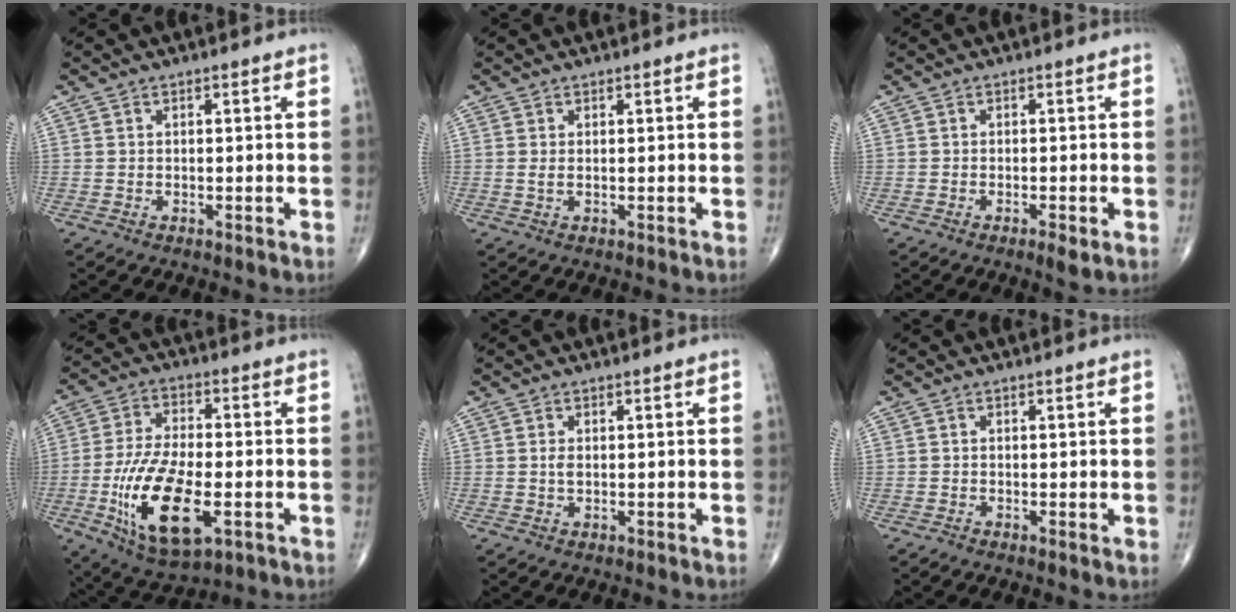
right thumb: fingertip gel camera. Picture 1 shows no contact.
{"total": 0.9, "force": [0.1, 0.3, 0.8], "torque": [-0.021, -0.001, 0.004]}
{"total": 2.1, "force": [-1.0, 0.5, 1.8], "torque": [-0.033, -0.004, -0.017]}
{"total": 17.6, "force": [-4.9, 7.8, 15.0], "torque": [-0.287, 0.001, -0.077]}
{"total": 1.2, "force": [0.0, 0.6, 1.0], "torque": [-0.021, -0.002, 0.000]}
{"total": 0.6, "force": [-0.3, 0.2, 0.5], "torque": [-0.011, -0.003, -0.010]}